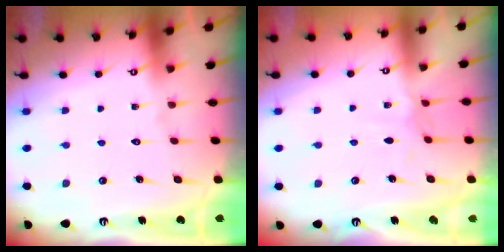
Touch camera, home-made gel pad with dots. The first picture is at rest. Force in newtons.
{"total": 2.0, "press": 2.0, "slide": 0.5}